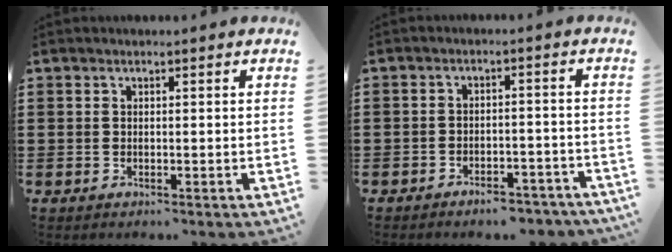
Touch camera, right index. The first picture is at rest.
{"total": 3.8, "force": [-3.7, 0.5, 0.5], "torque": [-0.010, 0.005, -0.075]}